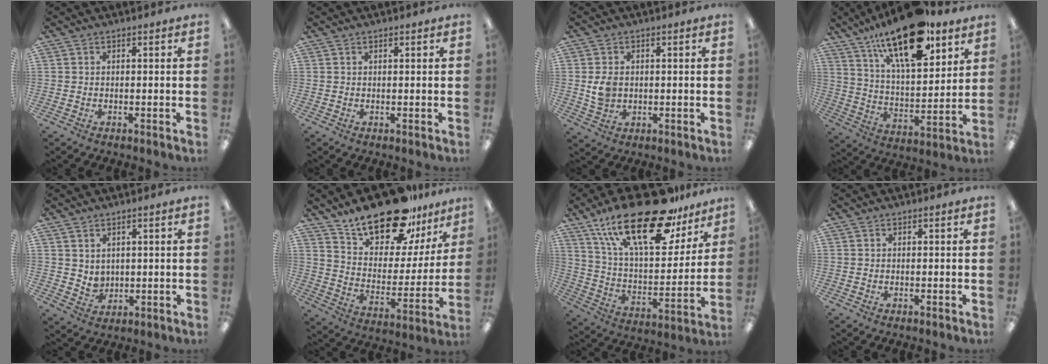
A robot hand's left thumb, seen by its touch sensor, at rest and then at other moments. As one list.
[{"total": 0.6, "force": [0.5, 0.2, 0.3], "torque": [-0.006, 0.001, 0.009]}, {"total": 4.9, "force": [0.4, 3.8, 3.1], "torque": [-0.048, -0.001, 0.005]}, {"total": 21.4, "force": [14.5, 8.4, 13.4], "torque": [-0.212, -0.078, 0.243]}, {"total": 3.6, "force": [2.8, 2.3, 0.2], "torque": [-0.007, -0.019, 0.051]}, {"total": 22.3, "force": [17.3, 9.2, 10.5], "torque": [-0.172, -0.117, 0.302]}, {"total": 27.7, "force": [18.1, 11.3, 17.7], "torque": [-0.294, -0.102, 0.304]}, {"total": 0.0}]